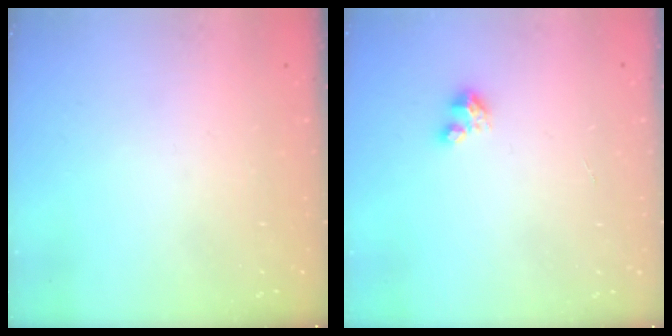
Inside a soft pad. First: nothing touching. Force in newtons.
{"total": 2.8, "press": 2.8, "slide": 0.3}